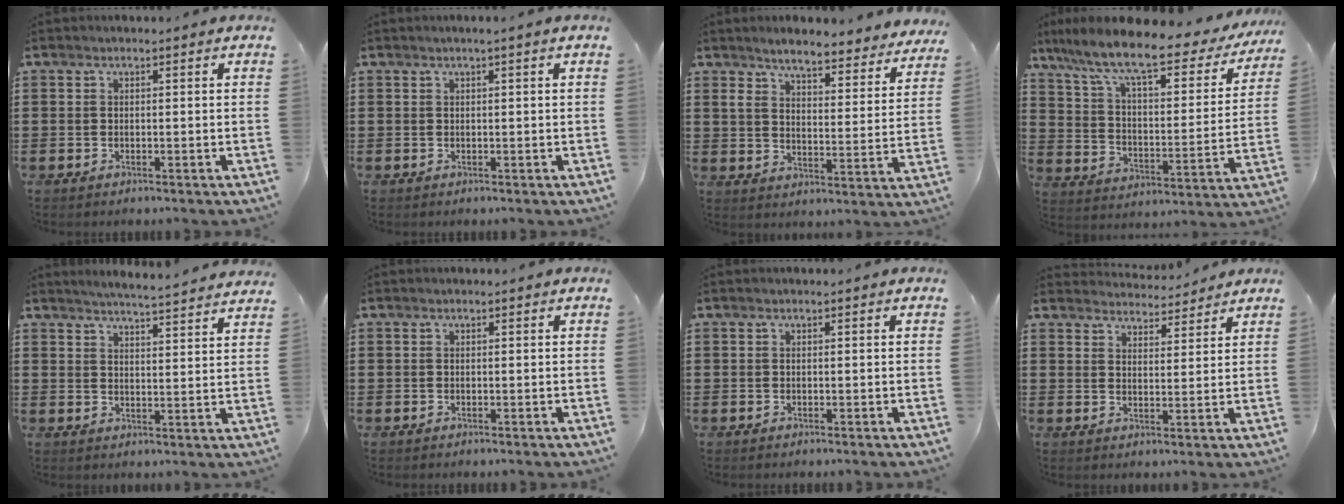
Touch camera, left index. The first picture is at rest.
{"total": 0.7, "force": [0.2, -0.2, 0.7], "torque": [-0.011, -0.004, 0.004]}
{"total": 5.6, "force": [5.1, 0.3, 2.3], "torque": [-0.068, -0.032, 0.083]}
{"total": 10.2, "force": [8.1, 1.3, 6.0], "torque": [-0.147, -0.049, 0.132]}
{"total": 4.3, "force": [4.2, -0.6, 0.3], "torque": [-0.021, -0.029, 0.074]}
{"total": 0.0}
{"total": 0.0}
{"total": 4.0, "force": [3.9, 0.6, 0.1], "torque": [-0.007, -0.021, 0.071]}